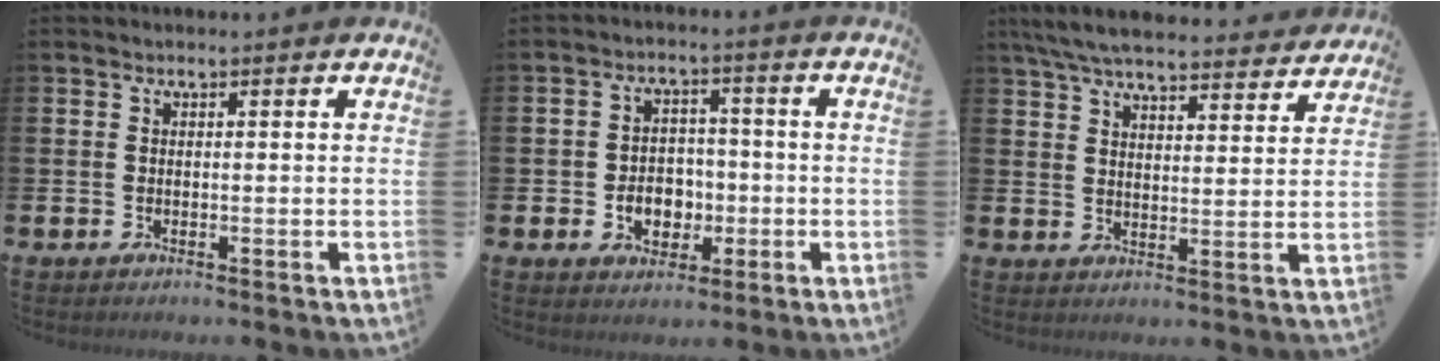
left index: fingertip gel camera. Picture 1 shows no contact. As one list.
[{"total": 4.8, "force": [-1.2, 3.9, 2.5], "torque": [-0.038, 0.003, -0.030]}, {"total": 6.9, "force": [6.5, 1.0, 2.1], "torque": [-0.058, -0.038, 0.117]}]